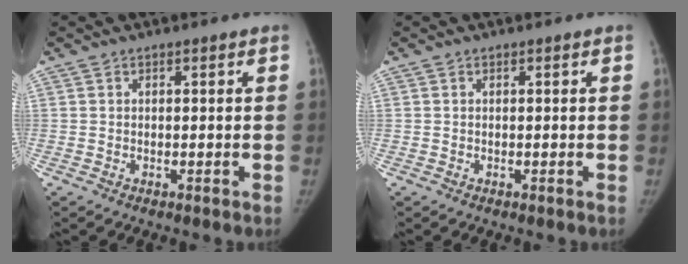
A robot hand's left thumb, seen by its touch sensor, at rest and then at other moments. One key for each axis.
{"total": 0.0}